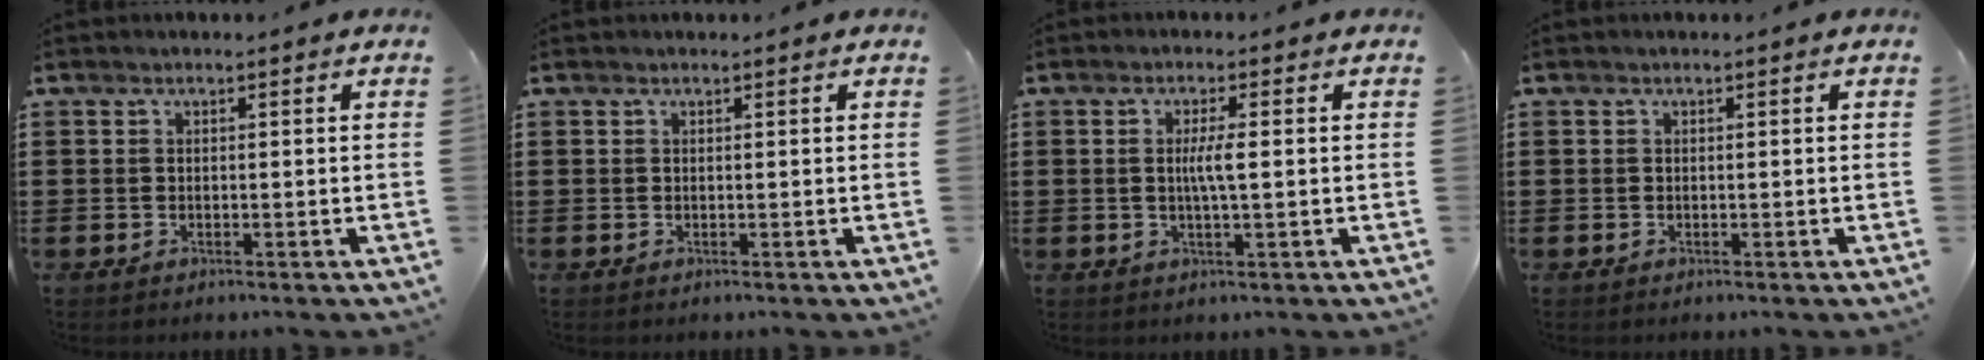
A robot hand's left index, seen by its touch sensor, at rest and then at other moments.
{"total": 0.0}
{"total": 3.3, "force": [0.1, 0.3, 3.3], "torque": [-0.063, -0.003, -0.001]}
{"total": 0.0}